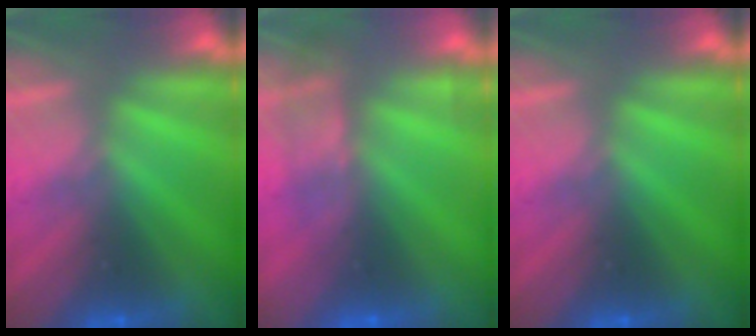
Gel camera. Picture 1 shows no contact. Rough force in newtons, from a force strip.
{"total": 2.3}
{"total": 0.0}